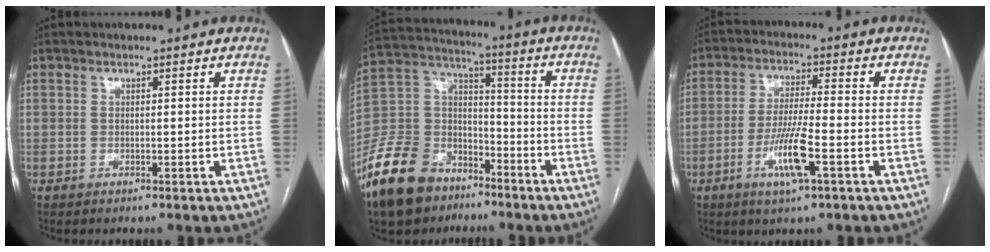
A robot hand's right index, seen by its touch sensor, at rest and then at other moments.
{"total": 16.2, "force": [-11.0, 9.6, 6.9], "torque": [-0.158, 0.026, -0.207]}
{"total": 8.6, "force": [-3.5, 0.6, 7.8], "torque": [-0.151, -0.009, -0.063]}